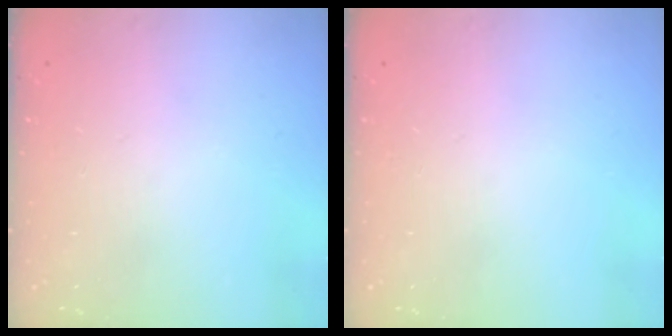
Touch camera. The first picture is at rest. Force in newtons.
{"total": 0.0}